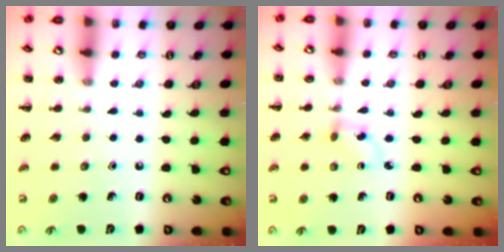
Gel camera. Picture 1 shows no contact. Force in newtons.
{"total": 1.9, "press": 1.7, "slide": 0.9}